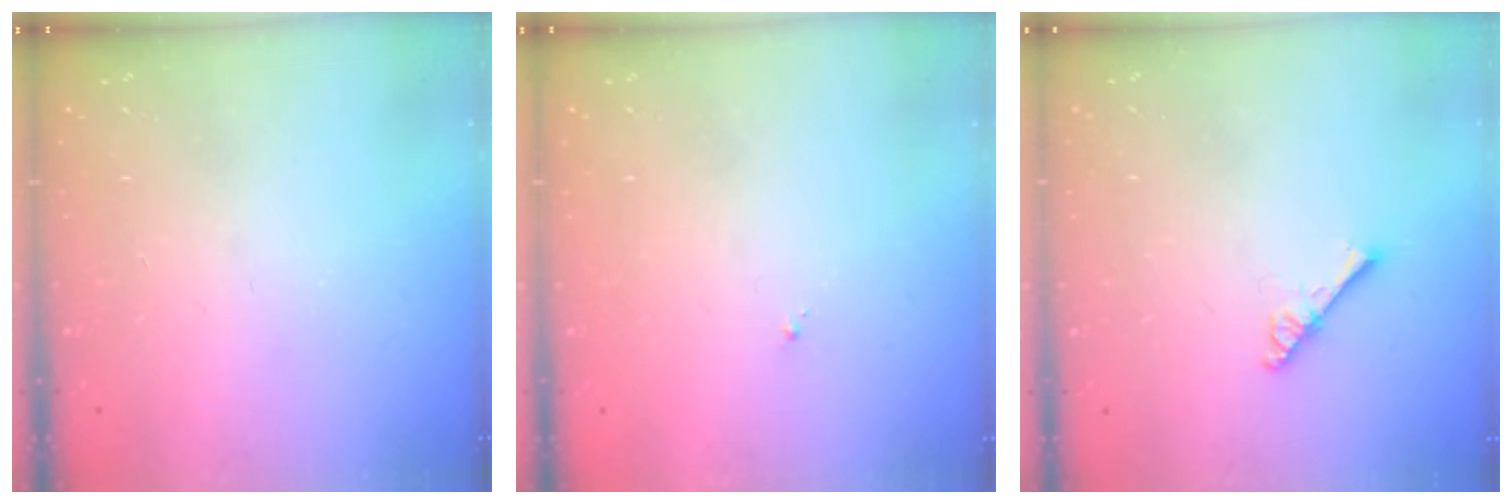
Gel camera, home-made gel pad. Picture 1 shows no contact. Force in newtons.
{"total": 0.8, "press": 0.7, "slide": 0.3}
{"total": 2.5, "press": 2.5, "slide": 0.3}